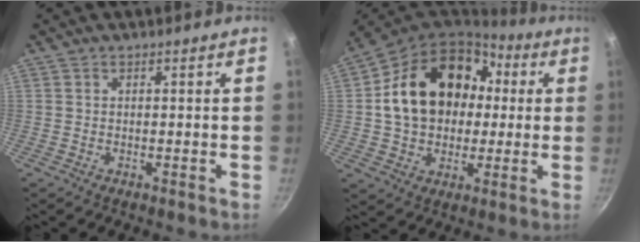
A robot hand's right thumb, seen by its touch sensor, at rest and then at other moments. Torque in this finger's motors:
{"motor_torque": [1.26, 3.75, 1.58, -0.19, 0.20]}